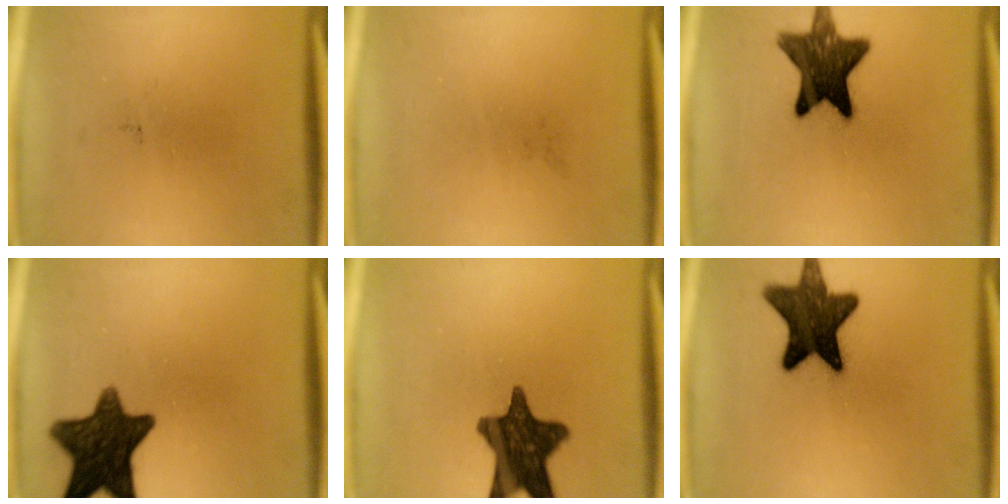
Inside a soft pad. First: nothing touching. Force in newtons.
{"total": 0.0}
{"total": 13.3}
{"total": 13.7}
{"total": 13.4}
{"total": 13.7}